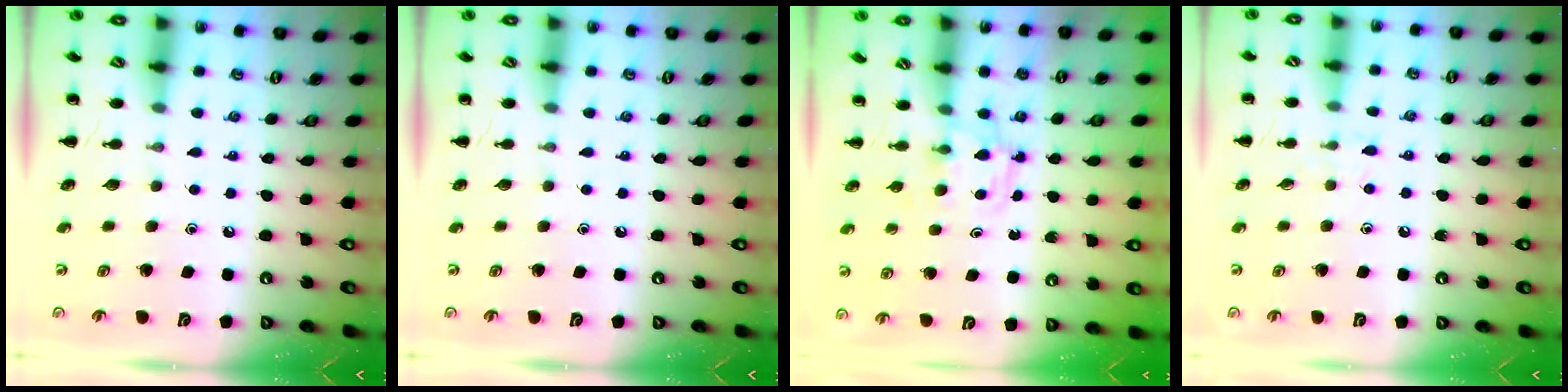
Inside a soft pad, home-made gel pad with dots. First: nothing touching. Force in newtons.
{"total": 0.0}
{"total": 2.9, "press": 2.6, "slide": 1.2}
{"total": 4.7, "press": 4.5, "slide": 1.3}